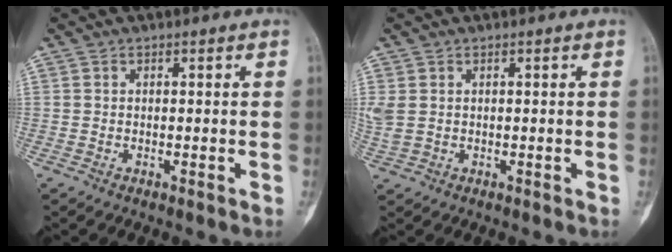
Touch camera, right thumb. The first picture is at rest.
{"total": 3.2, "force": [0.7, 2.3, 2.1], "torque": [-0.068, 0.006, 0.022]}